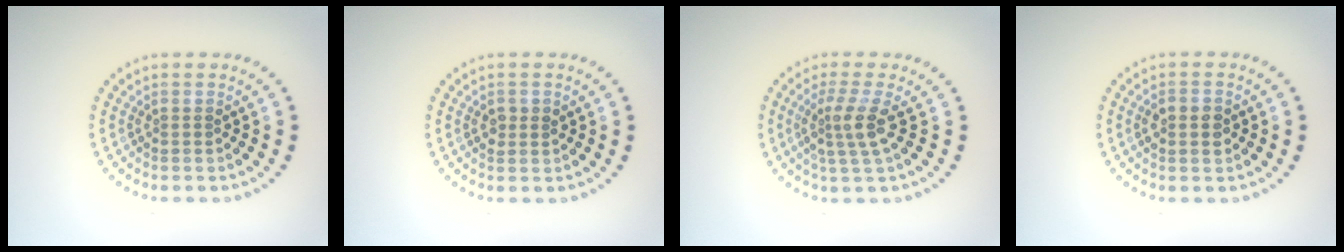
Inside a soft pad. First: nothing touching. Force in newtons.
{"total": 1.5, "press": 1.5, "slide": 0.2}
{"total": 2.9, "press": 2.3, "slide": 1.8}
{"total": 2.6, "press": 2.6, "slide": 0.1}